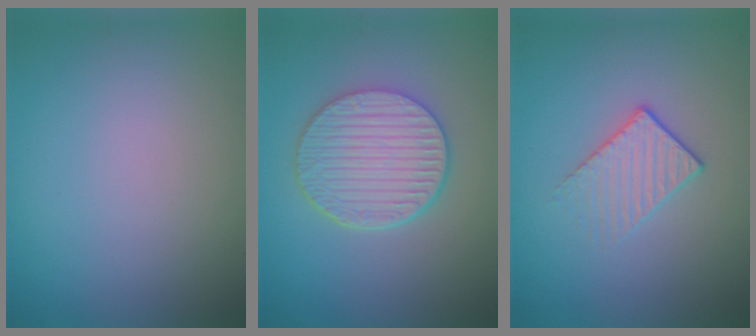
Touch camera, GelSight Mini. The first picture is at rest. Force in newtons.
{"total": 6.0, "press": 4.7, "slide": 3.6}
{"total": 1.8, "press": 1.4, "slide": 1.1}